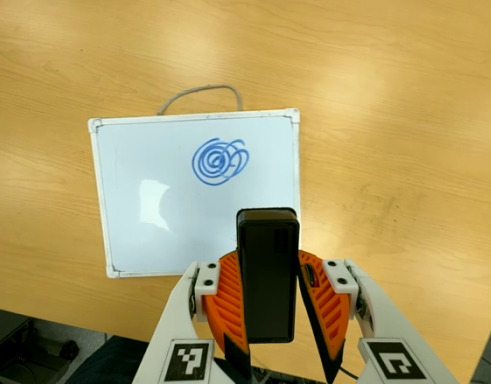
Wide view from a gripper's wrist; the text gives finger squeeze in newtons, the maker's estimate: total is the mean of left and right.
{"total": 6.3, "left": 5.9, "right": 6.8}